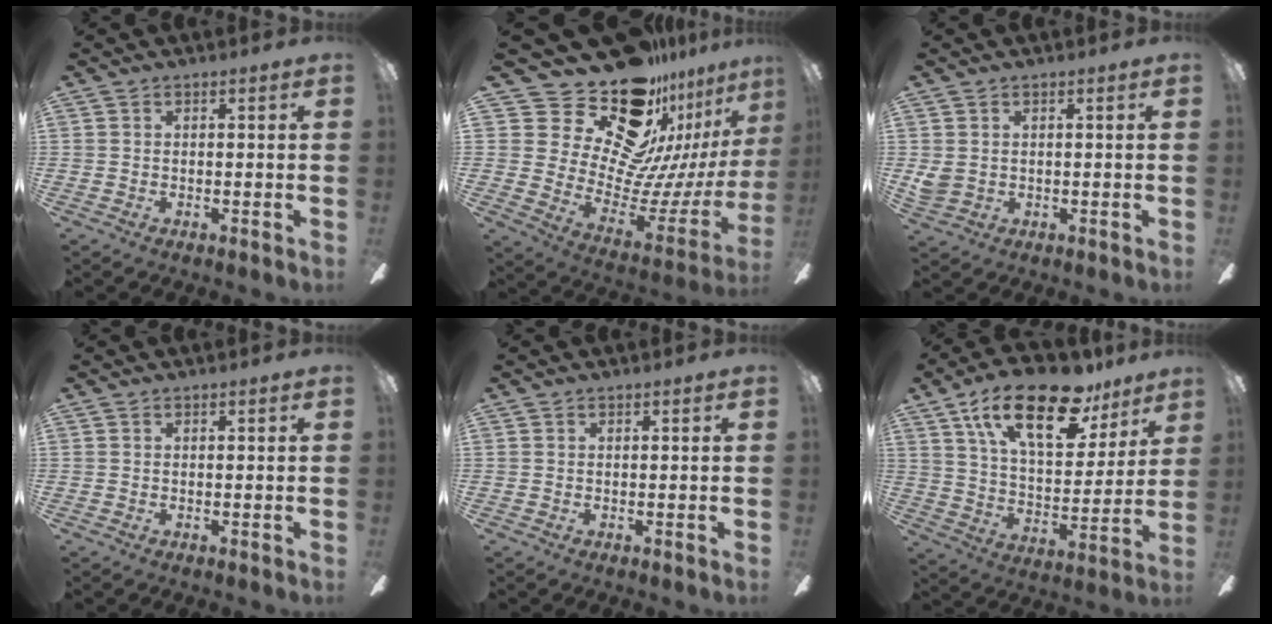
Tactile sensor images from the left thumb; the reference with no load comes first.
{"total": 26.6, "force": [18.9, 13.4, 13.0], "torque": [-0.244, -0.162, 0.360]}
{"total": 2.9, "force": [1.0, 2.4, 1.2], "torque": [-0.017, 0.001, 0.020]}
{"total": 0.0}
{"total": 0.0}
{"total": 23.1, "force": [14.2, 9.9, 15.3], "torque": [-0.247, -0.067, 0.241]}